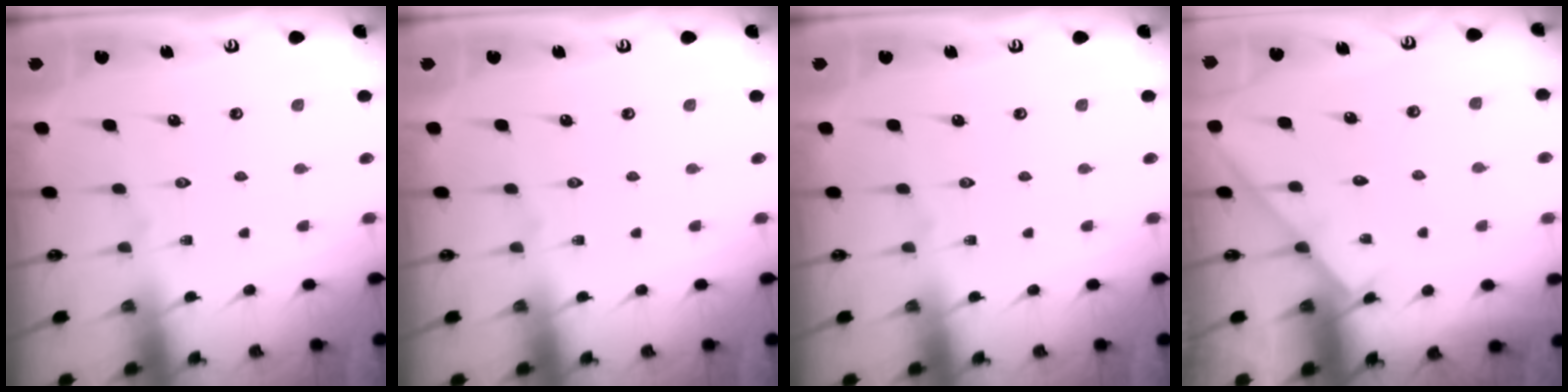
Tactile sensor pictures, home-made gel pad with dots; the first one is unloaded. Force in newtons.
{"total": 0.0}
{"total": 0.0}
{"total": 2.9, "press": 2.9, "slide": 0.4}